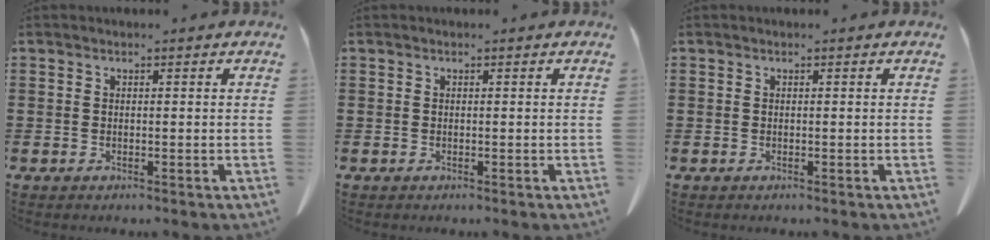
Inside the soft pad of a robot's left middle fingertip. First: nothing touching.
{"total": 0.0}
{"total": 0.0}